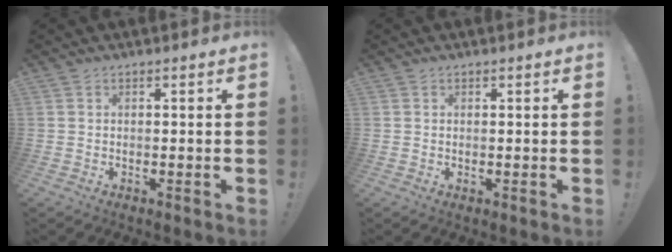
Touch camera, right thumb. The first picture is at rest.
{"total": 0.0}